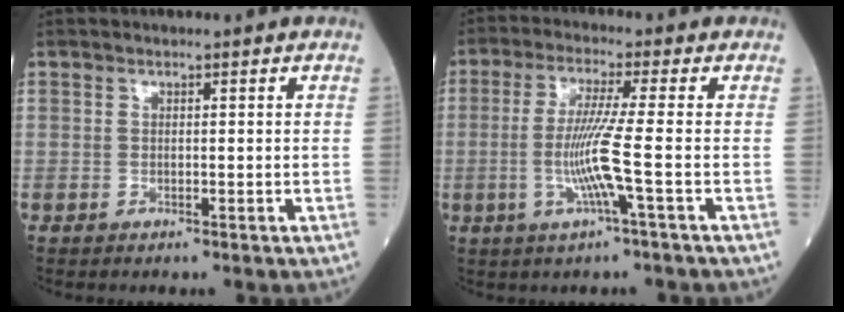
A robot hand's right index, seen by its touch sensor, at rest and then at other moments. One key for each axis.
{"total": 7.4, "fx": -1.7, "fy": -1.4, "fz": 7.1, "tx": -0.145, "ty": -0.009, "tz": -0.036}